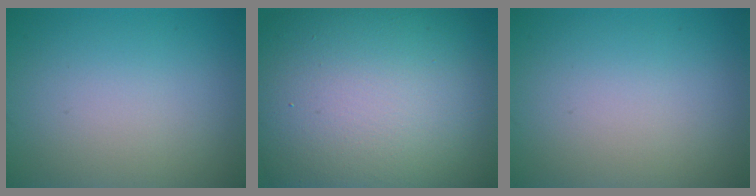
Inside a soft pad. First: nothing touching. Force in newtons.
{"total": 19.9, "press": 19.8, "slide": 1.4}
{"total": 0.0}